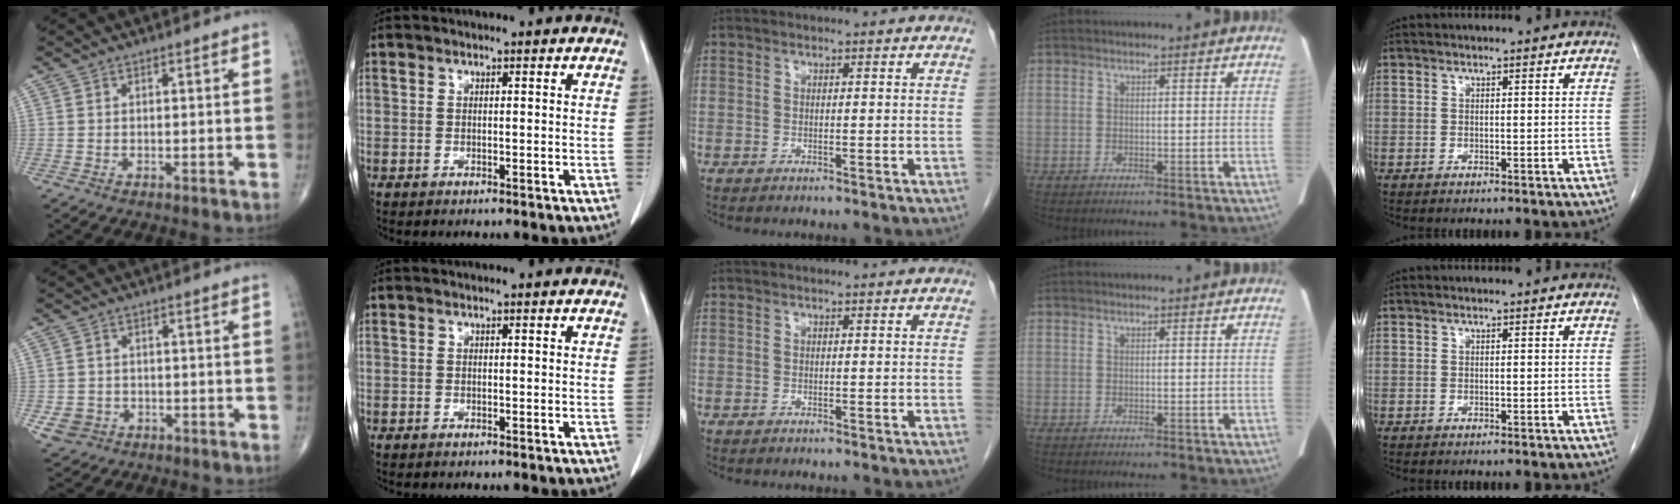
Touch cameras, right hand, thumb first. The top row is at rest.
{"thumb": {"total": 4.4, "force": [-1.6, 3.9, 1.2], "torque": [-0.015, 0.008, -0.021]}}